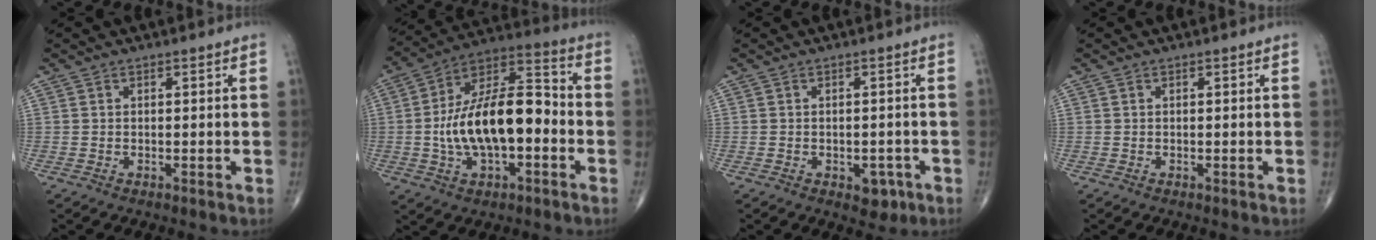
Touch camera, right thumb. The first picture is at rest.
{"total": 19.3, "force": [-2.6, 9.3, 16.7], "torque": [-0.284, 0.042, -0.049]}
{"total": 3.7, "force": [-1.6, 2.4, 2.3], "torque": [-0.009, 0.007, -0.017]}
{"total": 0.0}